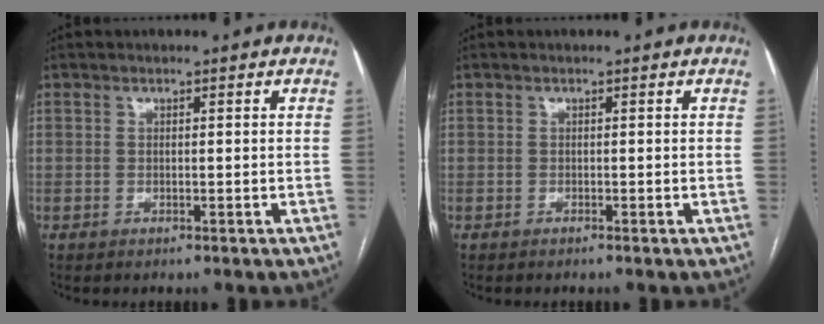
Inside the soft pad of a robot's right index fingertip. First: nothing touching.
{"total": 0.0}